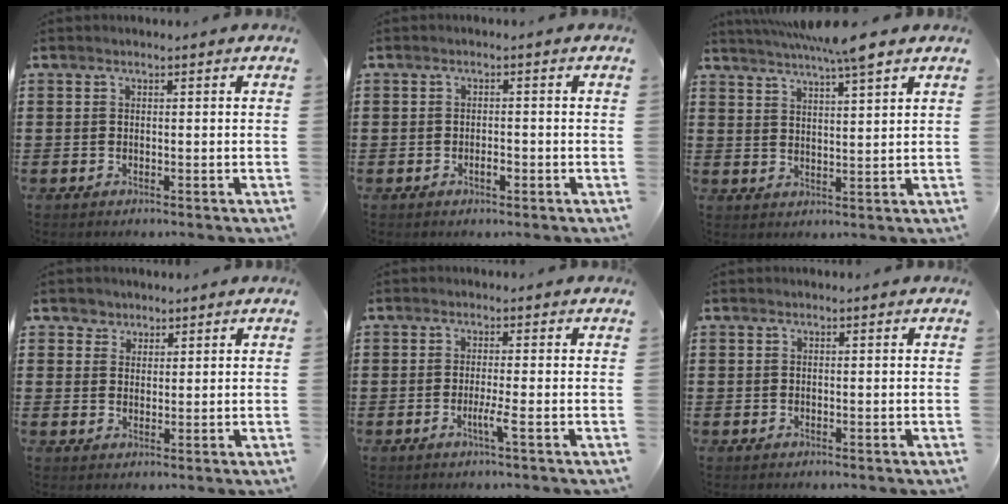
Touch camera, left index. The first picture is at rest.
{"total": 1.5, "force": [-0.5, 0.5, 1.3], "torque": [-0.026, 0.000, -0.009]}
{"total": 6.2, "force": [5.3, -0.3, 3.1], "torque": [-0.075, -0.012, 0.094]}
{"total": 2.6, "force": [1.8, 1.8, -0.3], "torque": [-0.006, 0.008, 0.034]}
{"total": 2.9, "force": [-1.1, -0.3, 2.7], "torque": [-0.044, -0.008, -0.022]}
{"total": 0.0}